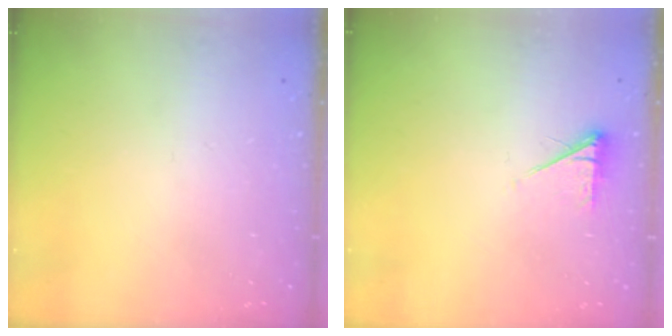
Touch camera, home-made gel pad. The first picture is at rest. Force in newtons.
{"total": 3.8, "press": 3.7, "slide": 0.7}